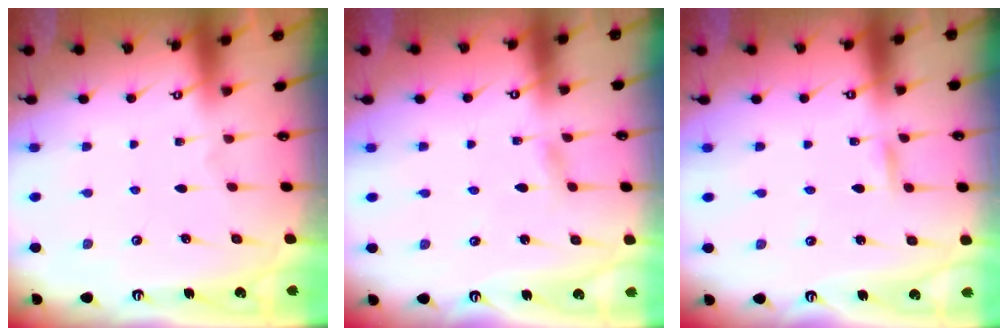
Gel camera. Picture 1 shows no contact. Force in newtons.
{"total": 2.1, "press": 2.1, "slide": 0.2}
{"total": 2.8, "press": 2.8, "slide": 0.3}